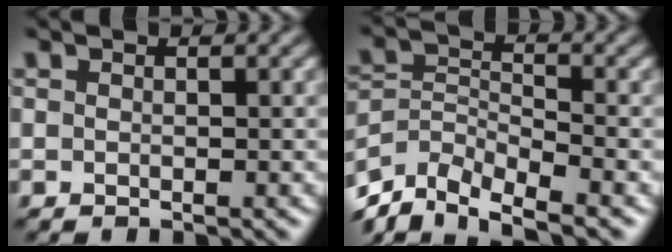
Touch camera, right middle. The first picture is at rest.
{"total": 6.6, "force": [-5.5, 2.4, 2.8], "torque": [-0.055, -0.008, -0.108]}